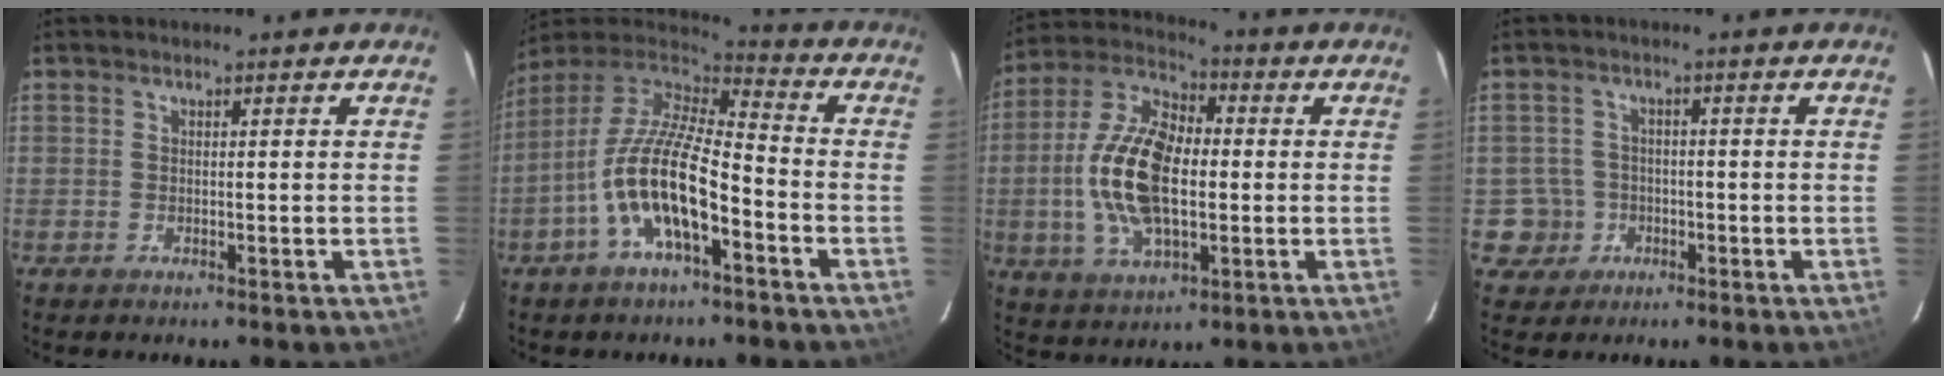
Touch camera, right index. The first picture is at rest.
{"total": 16.0, "force": [-6.3, 5.2, 13.7], "torque": [-0.269, -0.003, -0.127]}
{"total": 16.9, "force": [-1.3, 8.5, 14.5], "torque": [-0.302, 0.009, -0.026]}
{"total": 5.1, "force": [-1.6, 4.8, 0.1], "torque": [-0.010, 0.026, -0.023]}